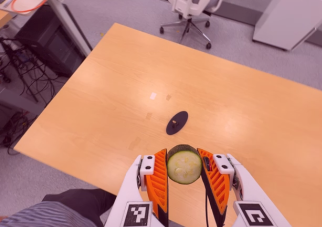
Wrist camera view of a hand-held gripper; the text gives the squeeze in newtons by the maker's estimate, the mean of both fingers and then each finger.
{"total": 9.8, "left": 9.0, "right": 10.5}